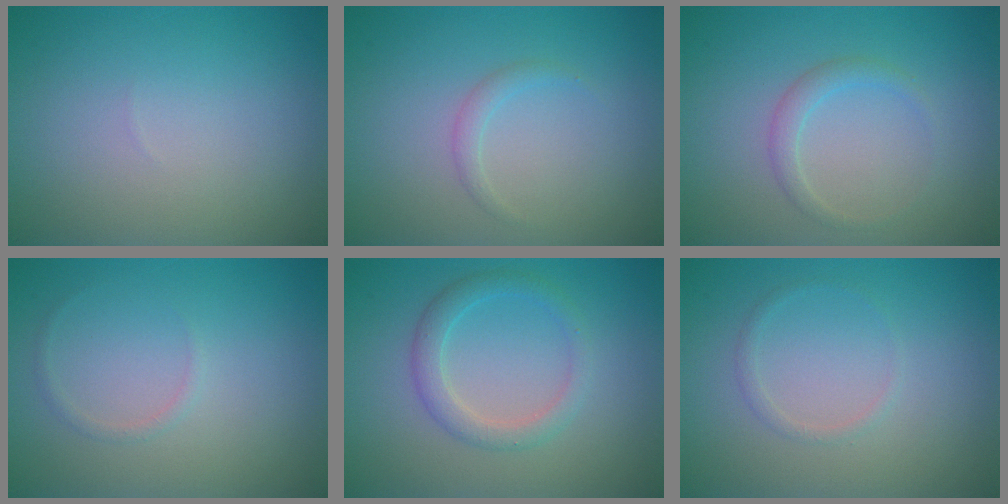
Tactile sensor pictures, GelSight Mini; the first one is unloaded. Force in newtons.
{"total": 1.0, "press": 1.0, "slide": 0.1}
{"total": 1.5, "press": 1.5, "slide": 0.2}
{"total": 0.6, "press": 0.6, "slide": 0.1}
{"total": 2.4, "press": 2.4, "slide": 0.1}
{"total": 0.8, "press": 0.8, "slide": 0.1}